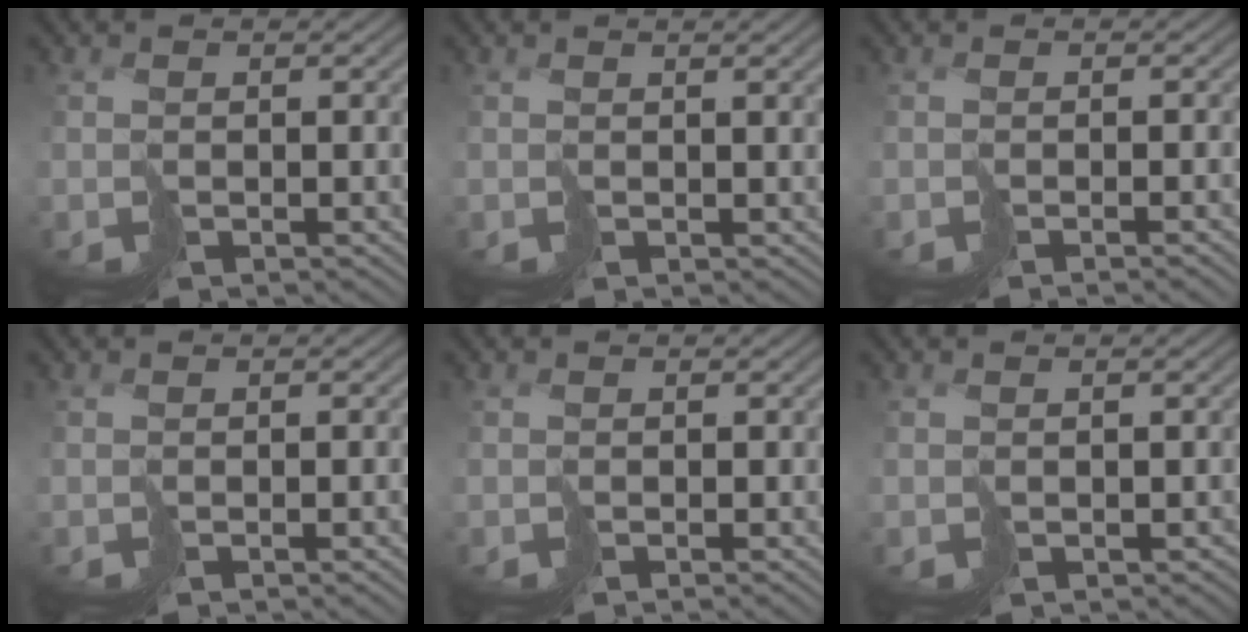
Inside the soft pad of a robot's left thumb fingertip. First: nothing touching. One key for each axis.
{"total": 1.8, "fx": 1.1, "fy": -0.3, "fz": 1.4, "tx": -0.022, "ty": 0.004, "tz": 0.024}
{"total": 1.7, "fx": -1.3, "fy": -0.5, "fz": 0.9, "tx": -0.010, "ty": 0.002, "tz": -0.019}
{"total": 1.1, "fx": -0.7, "fy": 0.0, "fz": 0.9, "tx": -0.009, "ty": 0.003, "tz": -0.009}
{"total": 0.7, "fx": -0.6, "fy": -0.3, "fz": 0.1, "tx": 0.001, "ty": 0.002, "tz": -0.011}
{"total": 0.8, "fx": -0.4, "fy": 0.7, "fz": 0.3, "tx": 0.002, "ty": -0.003, "tz": -0.007}